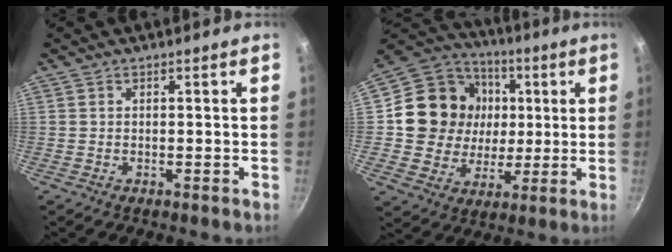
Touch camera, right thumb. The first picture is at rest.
{"total": 18.0, "force": [2.7, 16.1, 7.5], "torque": [-0.115, 0.012, 0.047]}